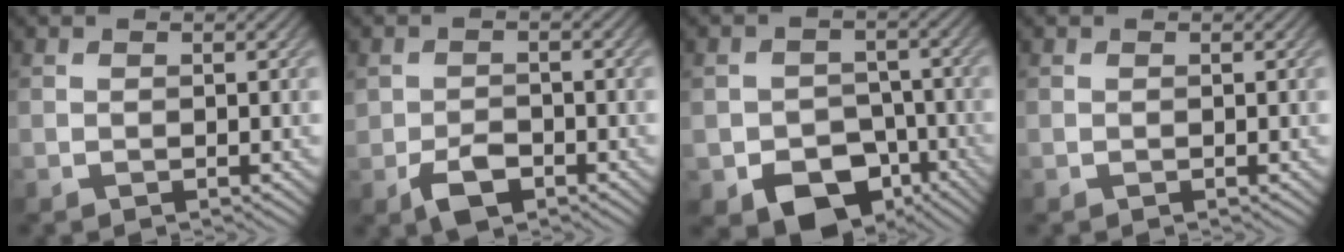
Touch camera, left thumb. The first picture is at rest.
{"total": 3.8, "force": [-2.0, 2.3, 2.2], "torque": [-0.046, -0.007, -0.038]}
{"total": 9.5, "force": [-5.1, 6.7, 4.4], "torque": [-0.074, -0.029, -0.082]}
{"total": 0.0}